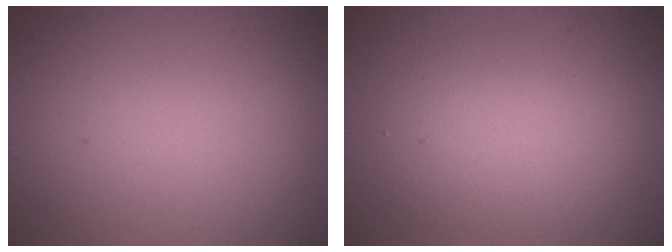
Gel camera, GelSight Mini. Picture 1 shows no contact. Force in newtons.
{"total": 3.7, "press": 3.7, "slide": 0.2}